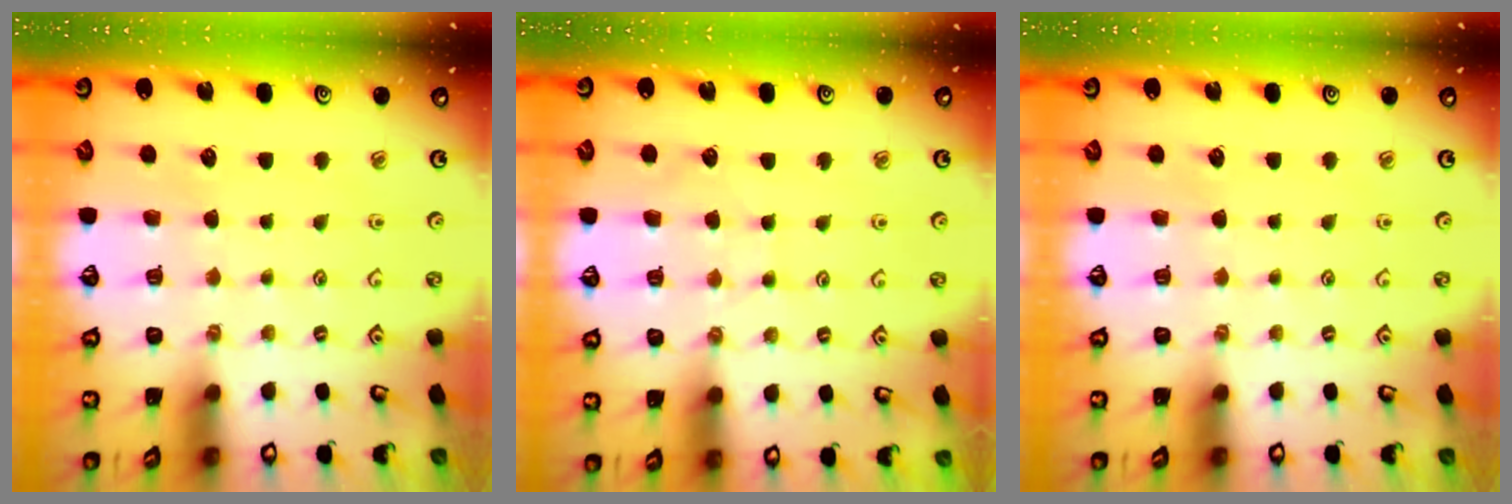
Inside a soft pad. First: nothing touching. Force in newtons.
{"total": 5.2, "press": 5.2, "slide": 0.5}
{"total": 0.0}